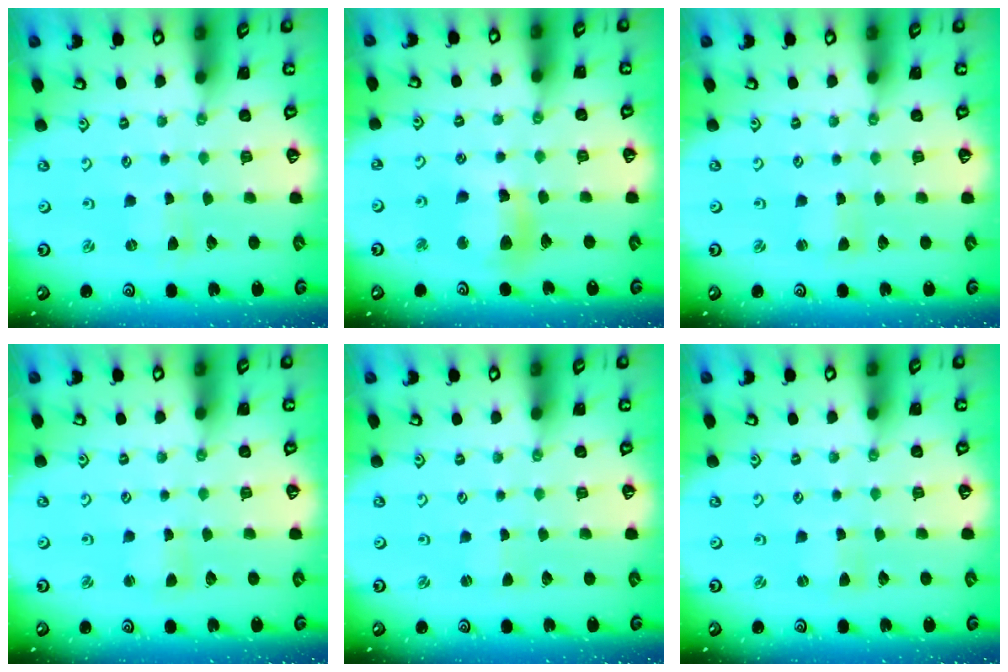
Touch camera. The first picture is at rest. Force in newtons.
{"total": 11.4, "press": 11.3, "slide": 2.0}
{"total": 0.8, "press": 0.8, "slide": 0.3}
{"total": 1.4, "press": 1.3, "slide": 0.3}
{"total": 0.0}
{"total": 0.0}